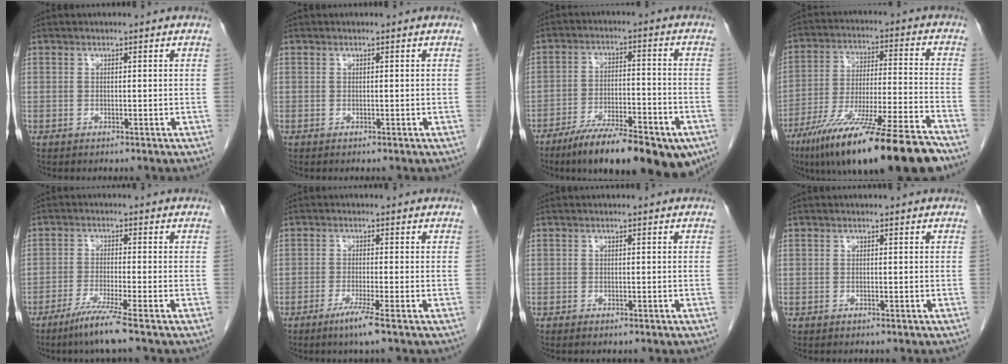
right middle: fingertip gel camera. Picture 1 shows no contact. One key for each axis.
{"total": 0.0}
{"total": 18.5, "fx": -13.2, "fy": 4.0, "fz": 12.4, "tx": -0.144, "ty": -0.002, "tz": -0.206}
{"total": 22.4, "fx": -16.4, "fy": 0.1, "fz": 15.3, "tx": -0.218, "ty": -0.044, "tz": -0.277}
{"total": 5.8, "fx": -4.0, "fy": -1.6, "fz": 3.9, "tx": -0.076, "ty": -0.020, "tz": -0.083}
{"total": 3.8, "fx": -2.3, "fy": -1.0, "fz": 2.8, "tx": -0.056, "ty": -0.013, "tz": -0.048}
{"total": 0.9, "fx": -0.7, "fy": -0.1, "fz": 0.5, "tx": -0.012, "ty": -0.002, "tz": -0.010}
{"total": 0.0}